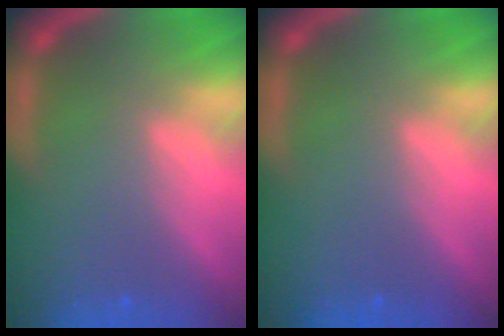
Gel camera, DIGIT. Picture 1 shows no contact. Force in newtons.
{"total": 0.0}